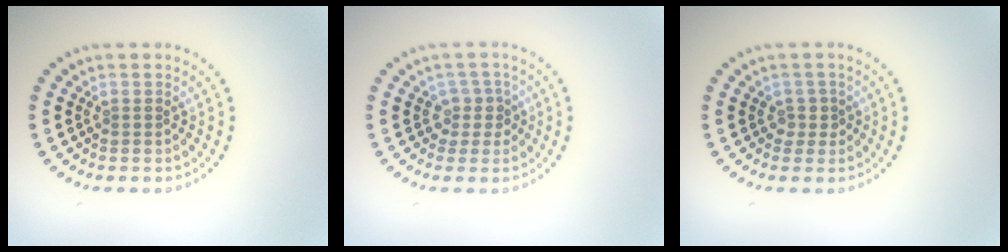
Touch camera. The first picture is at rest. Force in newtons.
{"total": 1.8, "press": 1.4, "slide": 1.2}
{"total": 1.3, "press": 1.0, "slide": 0.7}